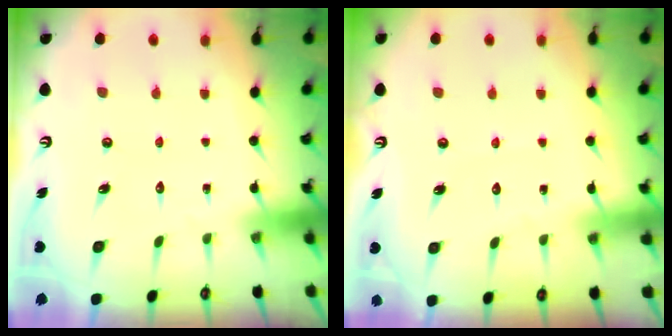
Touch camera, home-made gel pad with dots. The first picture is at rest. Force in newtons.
{"total": 2.3, "press": 2.3, "slide": 0.3}